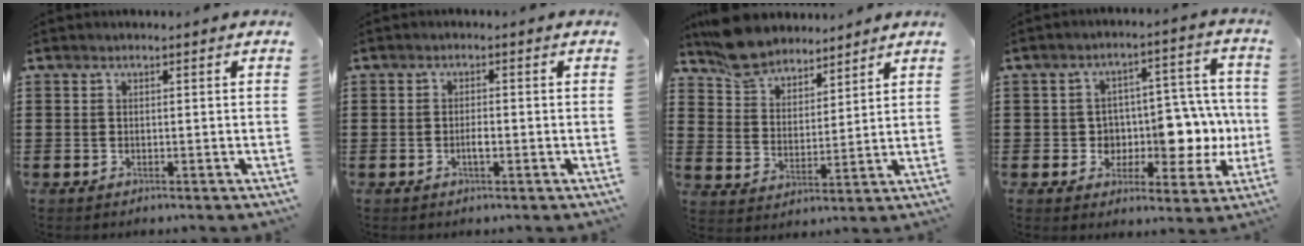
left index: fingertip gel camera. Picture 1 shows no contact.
{"total": 1.8, "force": [-0.6, 0.5, 1.6], "torque": [-0.040, -0.002, -0.014]}
{"total": 7.2, "force": [6.7, 2.5, 1.2], "torque": [-0.056, -0.022, 0.126]}
{"total": 8.1, "force": [0.2, 6.7, 4.5], "torque": [-0.070, -0.012, 0.009]}